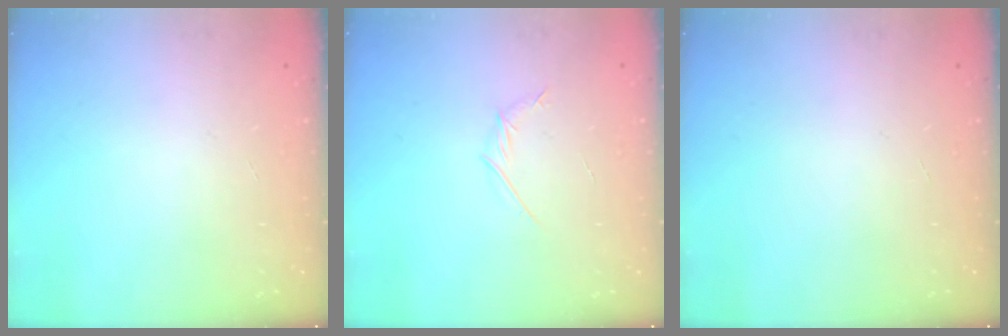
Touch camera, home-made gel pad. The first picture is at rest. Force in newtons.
{"total": 3.4, "press": 3.3, "slide": 0.9}
{"total": 0.0}